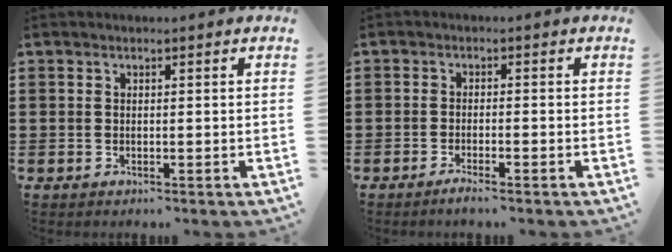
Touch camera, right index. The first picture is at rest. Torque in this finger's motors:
{"motor_torque": [0.07, 0.09, 0.04, 0.02]}